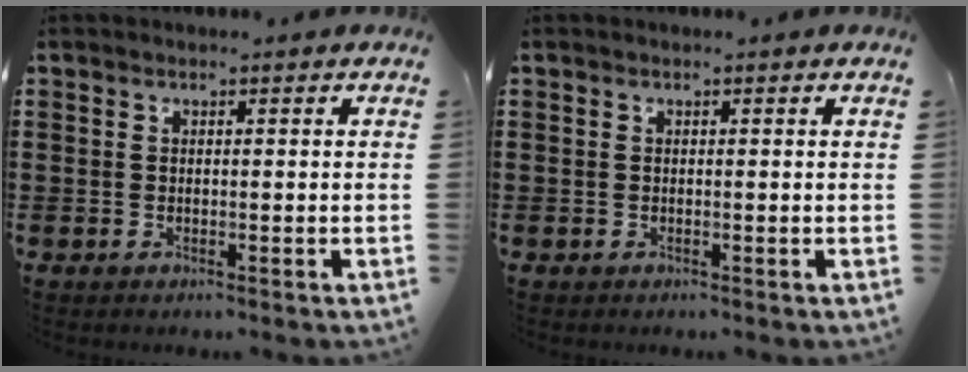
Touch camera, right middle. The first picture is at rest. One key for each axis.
{"total": 0.0}